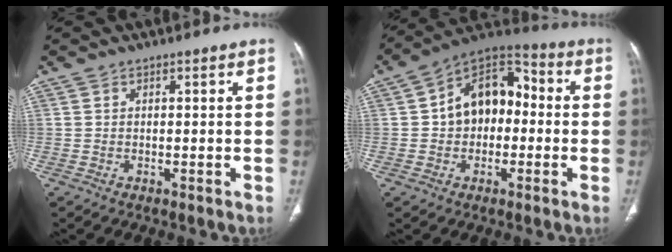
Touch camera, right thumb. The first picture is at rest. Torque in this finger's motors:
{"motor_torque": [-0.33, 0.54, 0.88, 0.12, 0.17]}